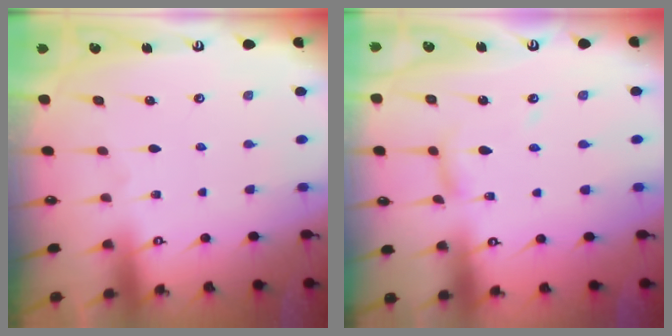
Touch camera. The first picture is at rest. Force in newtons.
{"total": 6.0, "press": 6.0, "slide": 0.5}